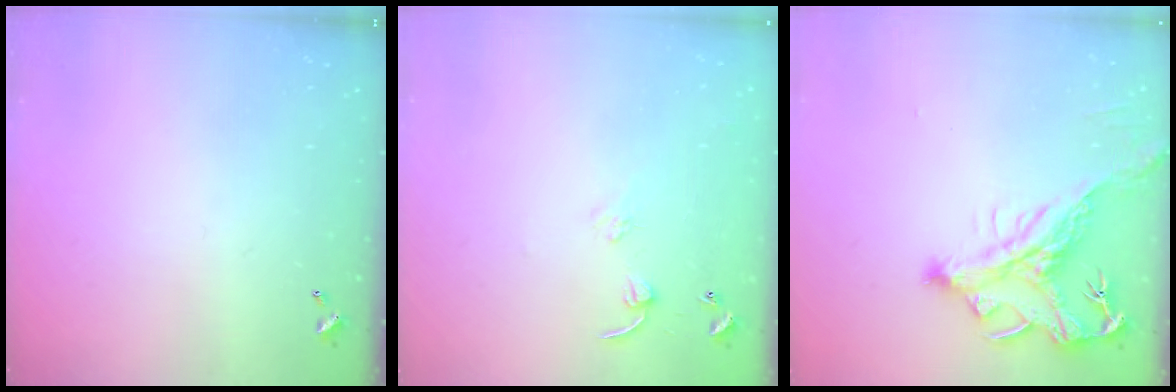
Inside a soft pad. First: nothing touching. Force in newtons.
{"total": 5.2, "press": 5.1, "slide": 0.6}
{"total": 3.2, "press": 3.0, "slide": 1.3}